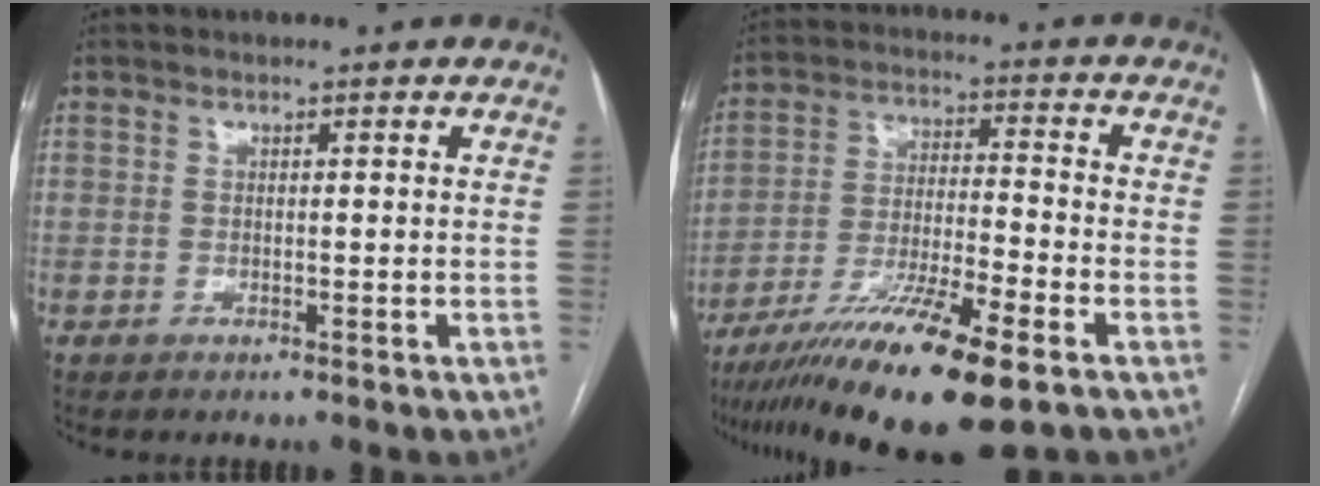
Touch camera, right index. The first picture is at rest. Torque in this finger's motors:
{"motor_torque": [0.65, -0.68, 0.61, 0.14]}